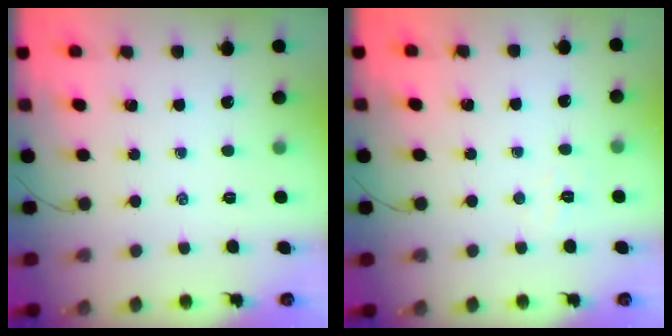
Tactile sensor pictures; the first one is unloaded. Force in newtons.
{"total": 3.7, "press": 3.6, "slide": 0.8}